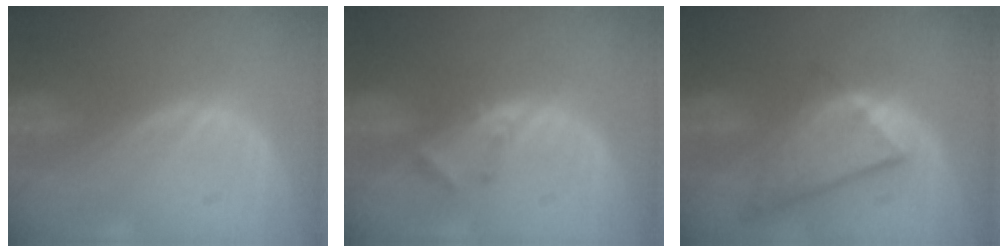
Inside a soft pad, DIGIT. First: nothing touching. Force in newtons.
{"total": 2.9, "press": 2.6, "slide": 1.1}
{"total": 9.0, "press": 7.8, "slide": 4.4}